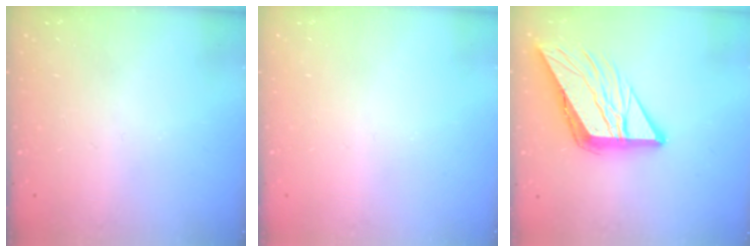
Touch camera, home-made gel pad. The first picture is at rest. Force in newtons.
{"total": 0.0}
{"total": 15.9, "press": 15.9, "slide": 1.6}